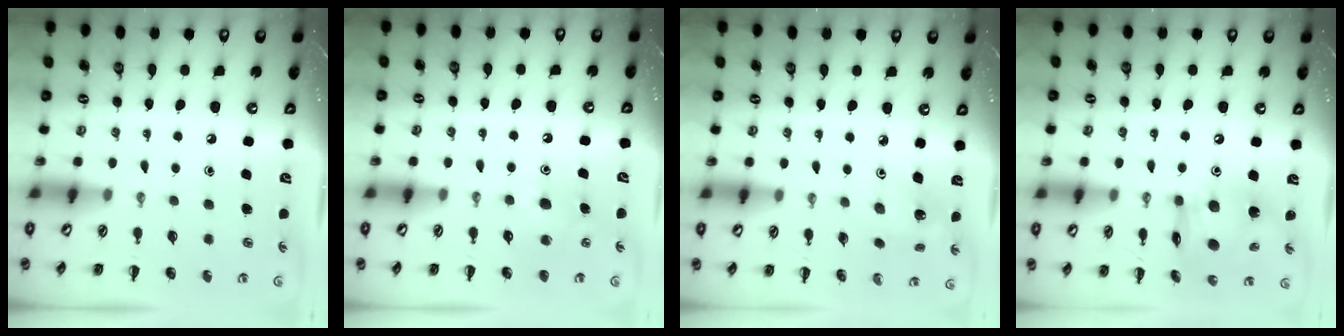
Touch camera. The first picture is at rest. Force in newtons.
{"total": 7.7, "press": 7.5, "slide": 1.9}
{"total": 2.1, "press": 2.0, "slide": 0.7}
{"total": 14.1, "press": 14.1, "slide": 1.1}